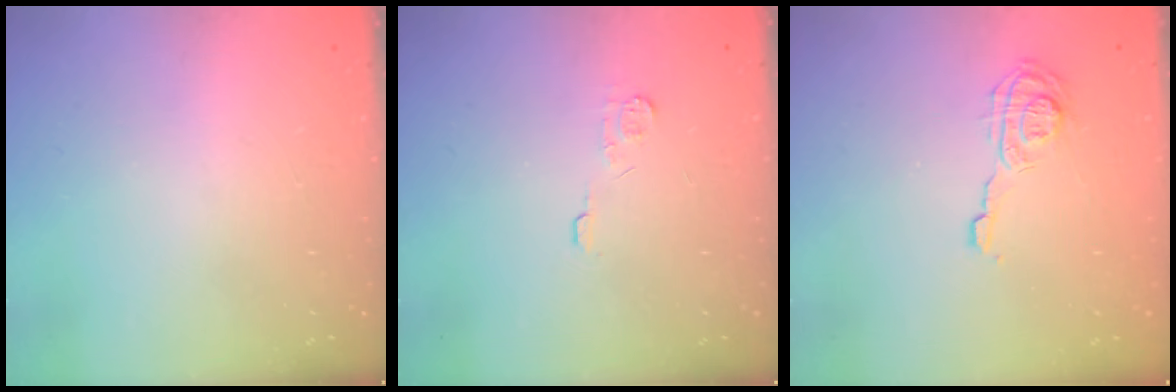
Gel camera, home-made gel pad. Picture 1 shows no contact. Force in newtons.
{"total": 5.0, "press": 4.9, "slide": 0.7}
{"total": 9.6, "press": 9.5, "slide": 1.2}